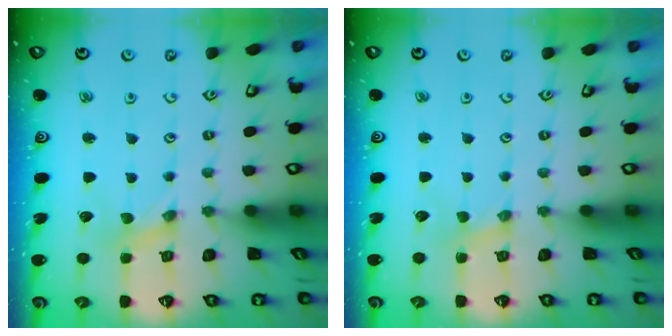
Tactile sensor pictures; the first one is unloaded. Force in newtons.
{"total": 0.8, "press": 0.8, "slide": 0.2}